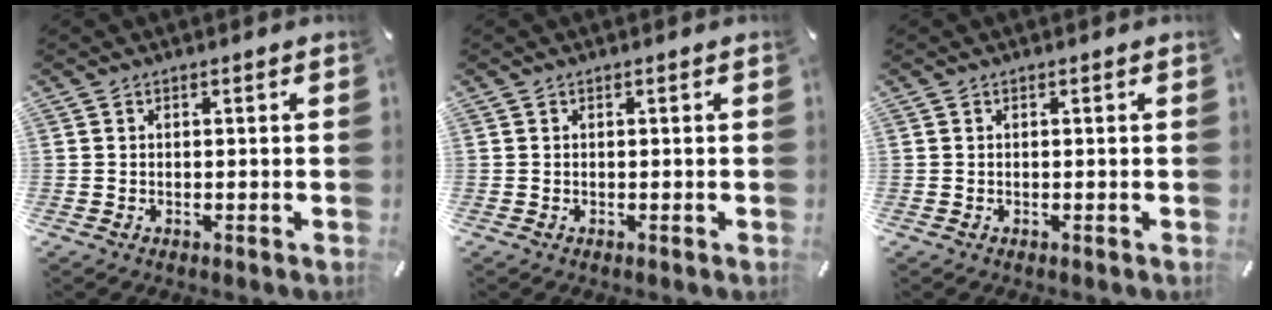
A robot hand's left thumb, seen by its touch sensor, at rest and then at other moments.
{"total": 0.0}
{"total": 0.0}